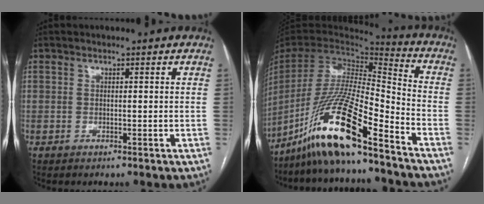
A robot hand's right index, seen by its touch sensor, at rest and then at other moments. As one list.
[{"total": 18.2, "force": [-13.1, 1.5, 12.5], "torque": [-0.261, -0.023, -0.248]}]